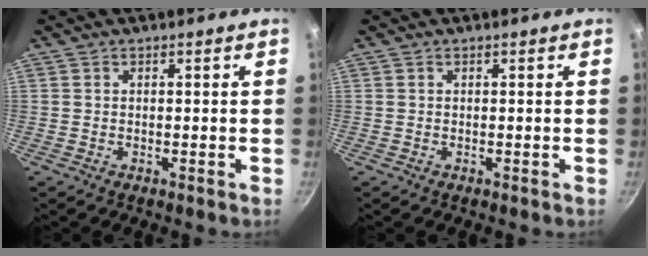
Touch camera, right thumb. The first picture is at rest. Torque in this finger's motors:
{"motor_torque": [-0.05, 0.04, -0.07, 0.07, 0.00]}